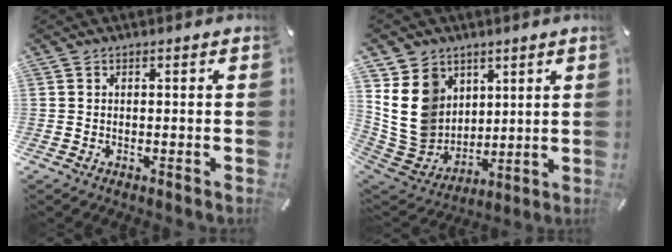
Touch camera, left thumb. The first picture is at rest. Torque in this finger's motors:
{"motor_torque": [2.50, 2.51, 1.42, -1.36, 0.20]}